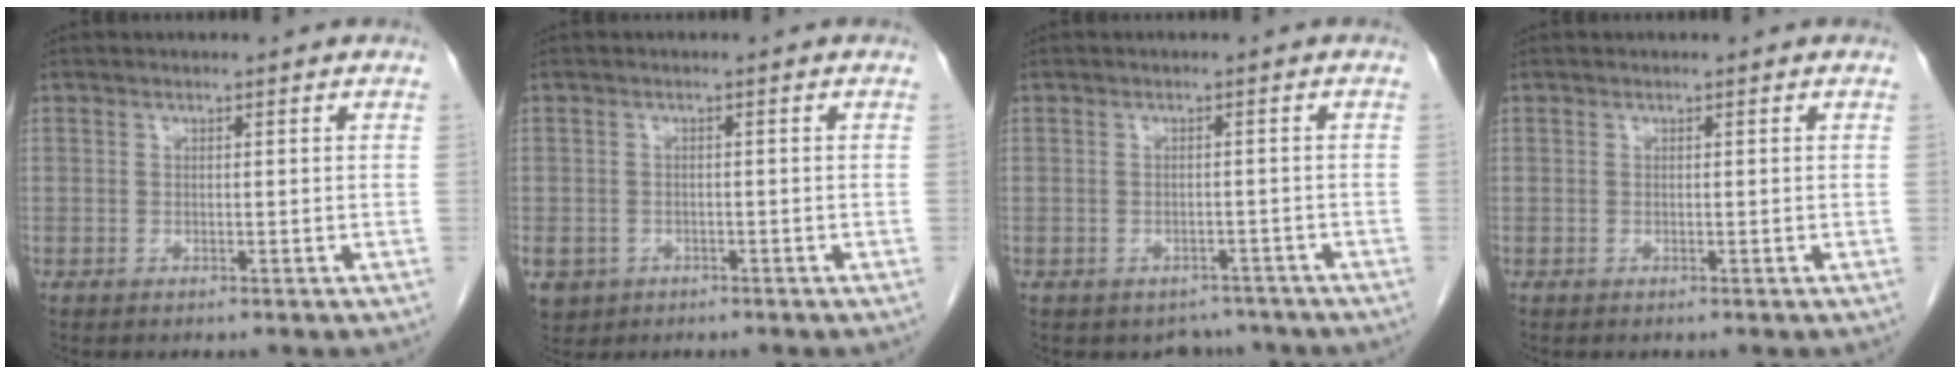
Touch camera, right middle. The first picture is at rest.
{"total": 6.5, "force": [-3.0, 5.4, 1.9], "torque": [-0.052, -0.003, -0.042]}
{"total": 3.9, "force": [-3.2, 2.2, 0.0], "torque": [0.008, 0.011, -0.040]}
{"total": 0.0}